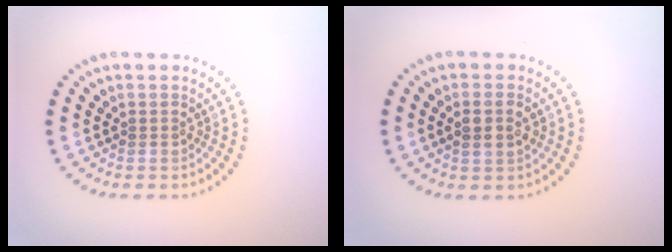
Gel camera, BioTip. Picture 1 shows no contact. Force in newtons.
{"total": 2.3, "press": 2.3, "slide": 0.4}